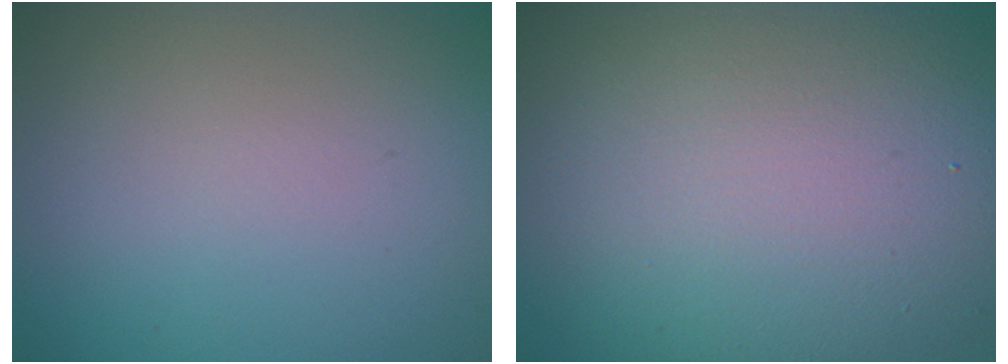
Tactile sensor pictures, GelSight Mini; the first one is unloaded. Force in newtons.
{"total": 13.9, "press": 13.9, "slide": 0.8}